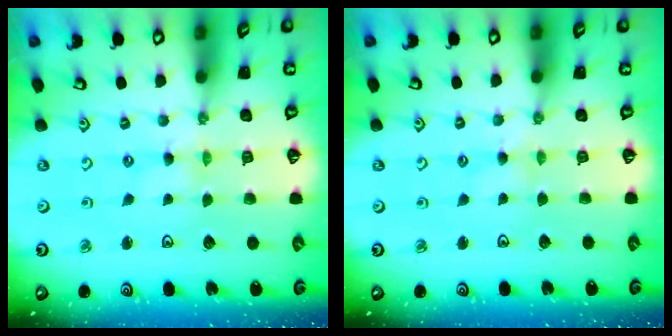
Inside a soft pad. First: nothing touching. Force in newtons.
{"total": 2.3, "press": 2.3, "slide": 0.4}